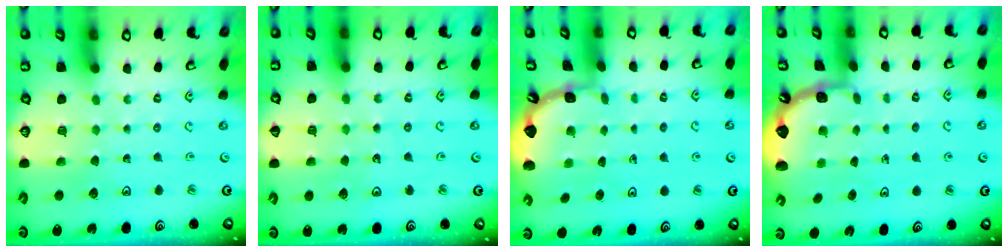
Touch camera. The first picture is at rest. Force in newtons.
{"total": 4.4, "press": 4.0, "slide": 1.6}
{"total": 1.1, "press": 1.1, "slide": 0.1}
{"total": 1.4, "press": 1.3, "slide": 0.1}